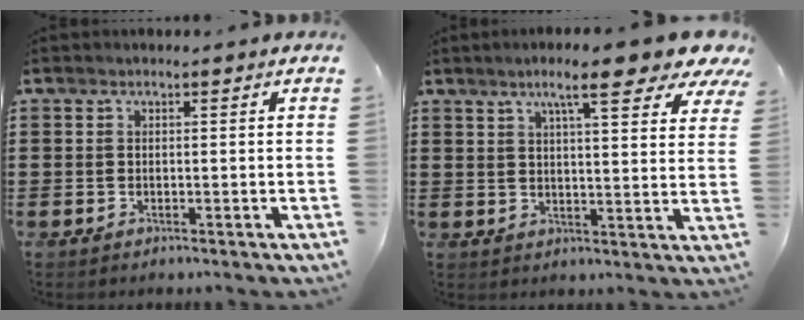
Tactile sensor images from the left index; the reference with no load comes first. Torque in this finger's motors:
{"motor_torque": [2.14, 0.00, 1.00, 0.21]}